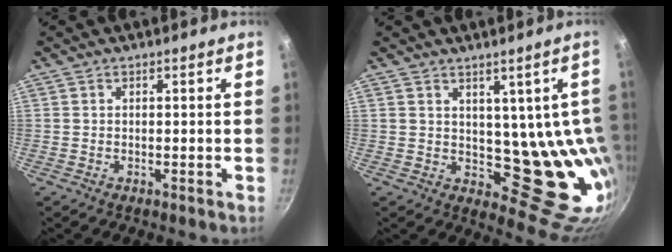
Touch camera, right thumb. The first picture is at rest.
{"total": 12.8, "force": [2.0, 7.5, 10.2], "torque": [-0.081, -0.033, 0.046]}